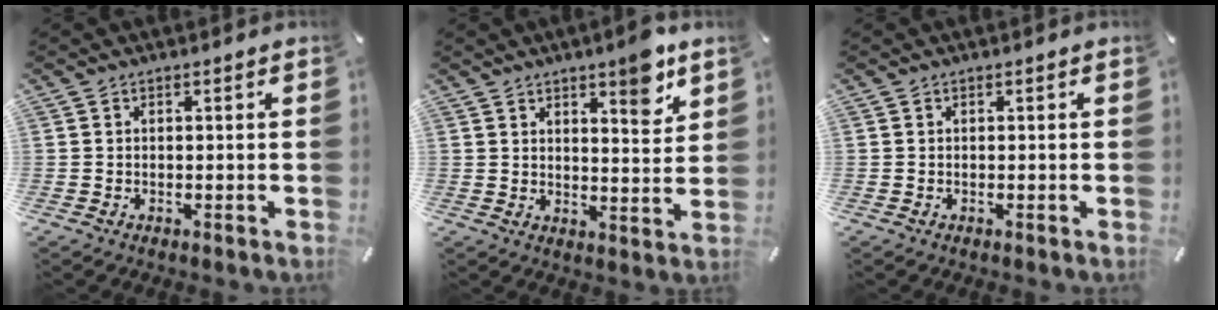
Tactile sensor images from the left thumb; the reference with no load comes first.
{"total": 8.2, "force": [5.6, 2.6, 5.4], "torque": [-0.055, -0.038, 0.087]}
{"total": 0.0}